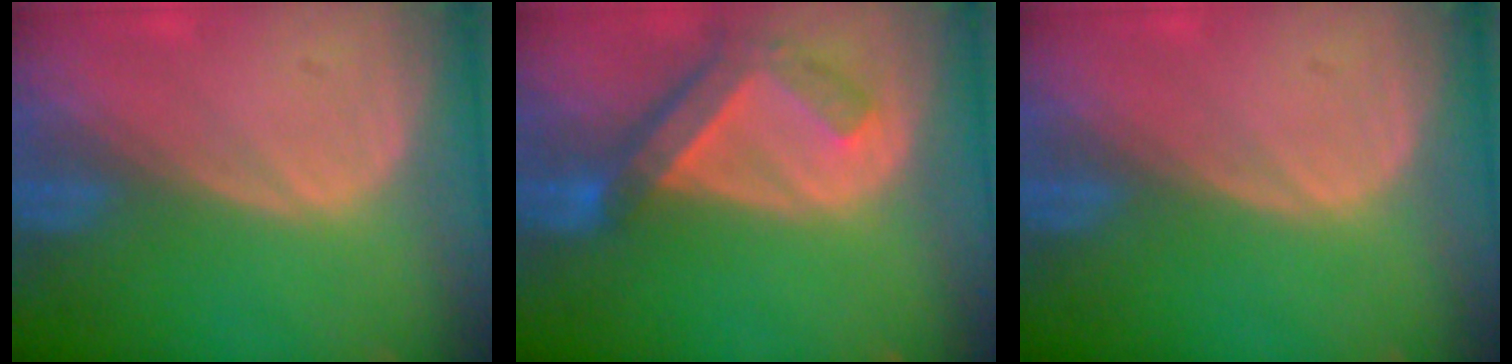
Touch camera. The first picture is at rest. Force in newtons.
{"total": 7.0, "press": 6.1, "slide": 3.4}
{"total": 0.0}